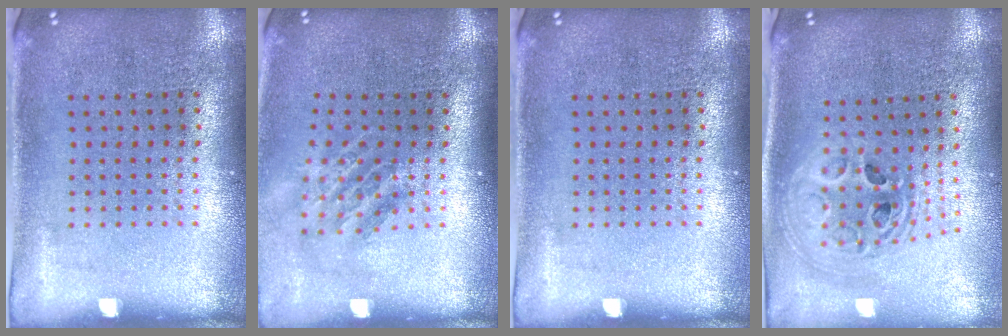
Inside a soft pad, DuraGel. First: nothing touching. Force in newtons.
{"total": 1.6, "press": 1.1, "slide": 1.1}
{"total": 0.0}
{"total": 2.3, "press": 1.8, "slide": 1.4}